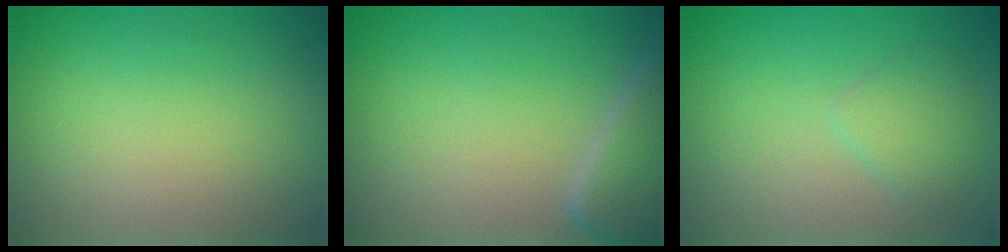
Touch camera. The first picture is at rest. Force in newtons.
{"total": 4.2, "press": 4.2, "slide": 0.3}
{"total": 1.9, "press": 1.9, "slide": 0.1}